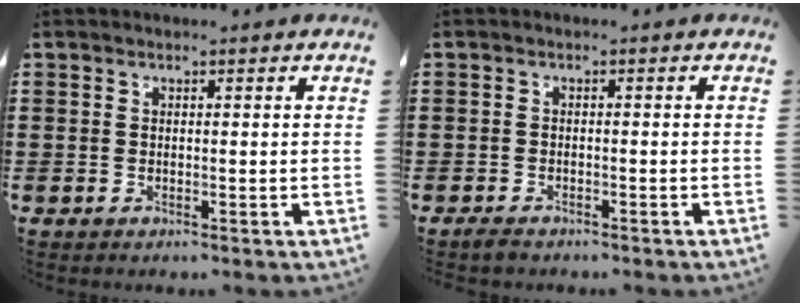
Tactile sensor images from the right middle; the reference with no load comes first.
{"total": 1.1, "force": [-1.0, 0.5, 0.2], "torque": [-0.007, 0.000, -0.021]}